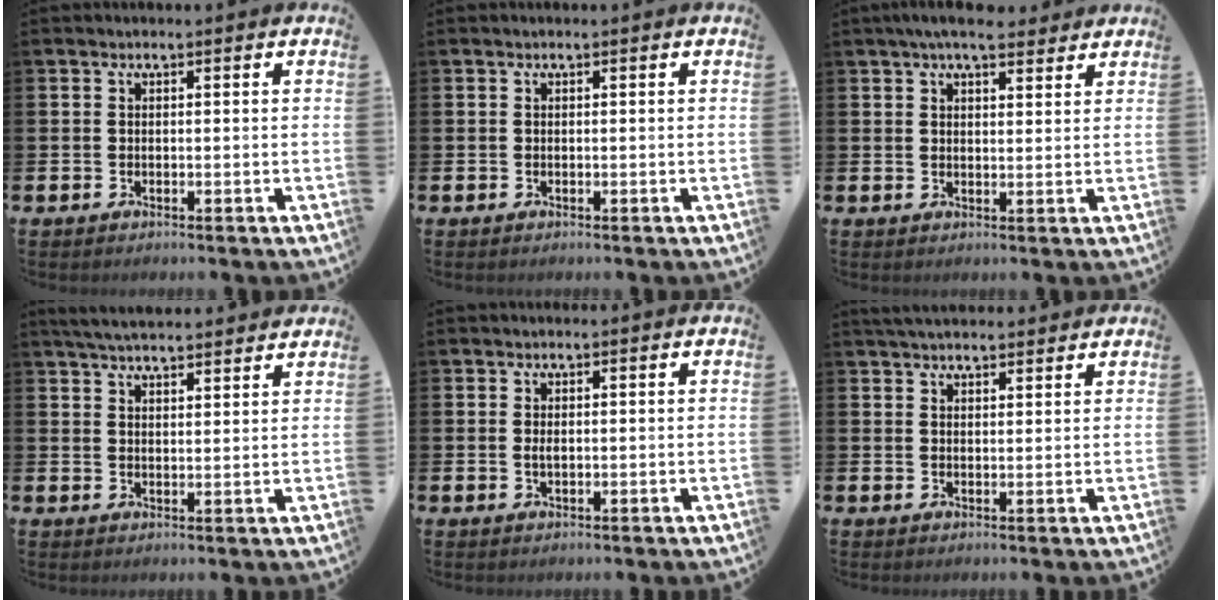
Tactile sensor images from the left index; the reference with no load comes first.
{"total": 0.0}
{"total": 5.2, "force": [4.6, 1.3, 2.1], "torque": [-0.043, -0.013, 0.081]}
{"total": 4.5, "force": [4.4, 0.3, 0.9], "torque": [-0.024, -0.019, 0.080]}
{"total": 0.9, "force": [0.2, 0.4, 0.8], "torque": [-0.011, 0.001, 0.001]}
{"total": 3.2, "force": [3.1, 0.6, 0.7], "torque": [-0.018, -0.008, 0.057]}